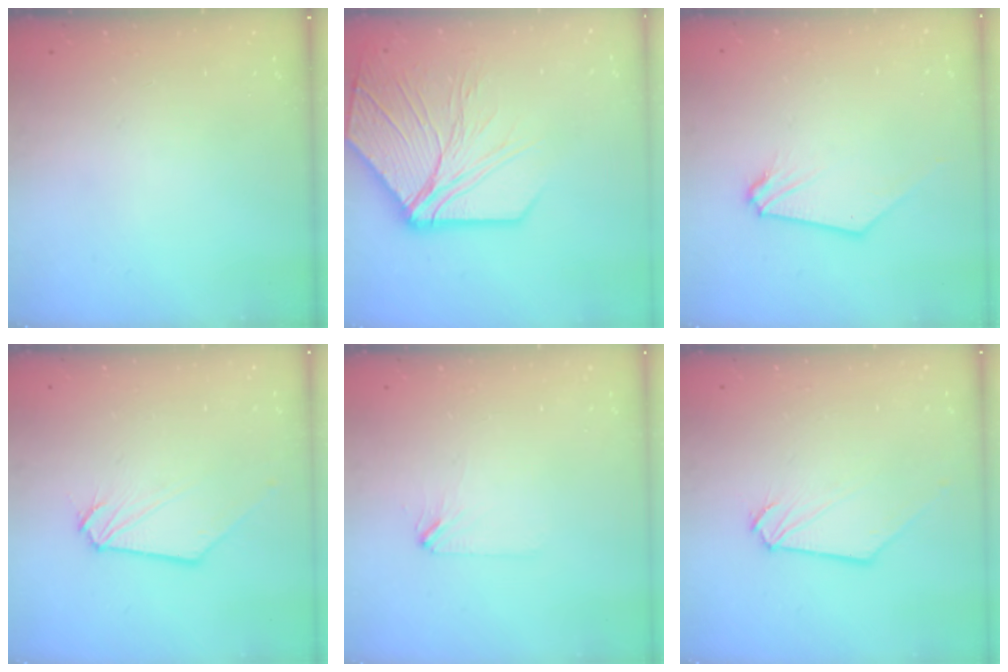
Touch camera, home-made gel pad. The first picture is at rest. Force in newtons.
{"total": 15.4, "press": 15.3, "slide": 1.7}
{"total": 0.6, "press": 0.6, "slide": 0.2}
{"total": 0.0}
{"total": 1.8, "press": 1.7, "slide": 0.4}
{"total": 1.3, "press": 1.2, "slide": 0.2}